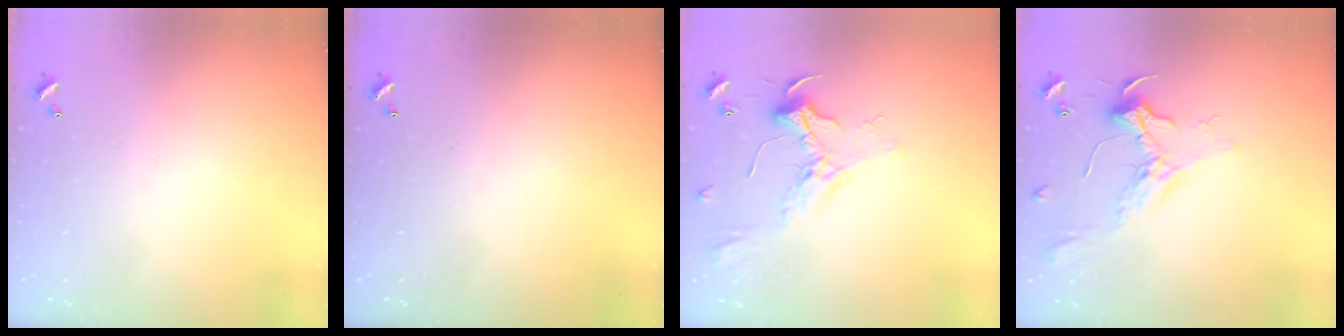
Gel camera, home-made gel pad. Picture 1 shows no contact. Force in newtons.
{"total": 0.0}
{"total": 2.3, "press": 2.2, "slide": 0.7}
{"total": 2.4, "press": 2.3, "slide": 0.8}